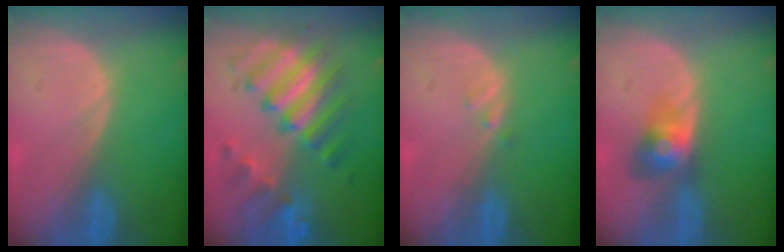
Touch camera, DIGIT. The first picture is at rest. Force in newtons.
{"total": 9.3, "press": 9.3, "slide": 0.6}
{"total": 0.8, "press": 0.8, "slide": 0.1}
{"total": 4.0, "press": 4.0, "slide": 0.2}